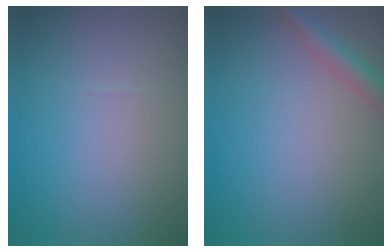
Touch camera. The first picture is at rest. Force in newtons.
{"total": 2.3, "press": 2.3, "slide": 0.1}